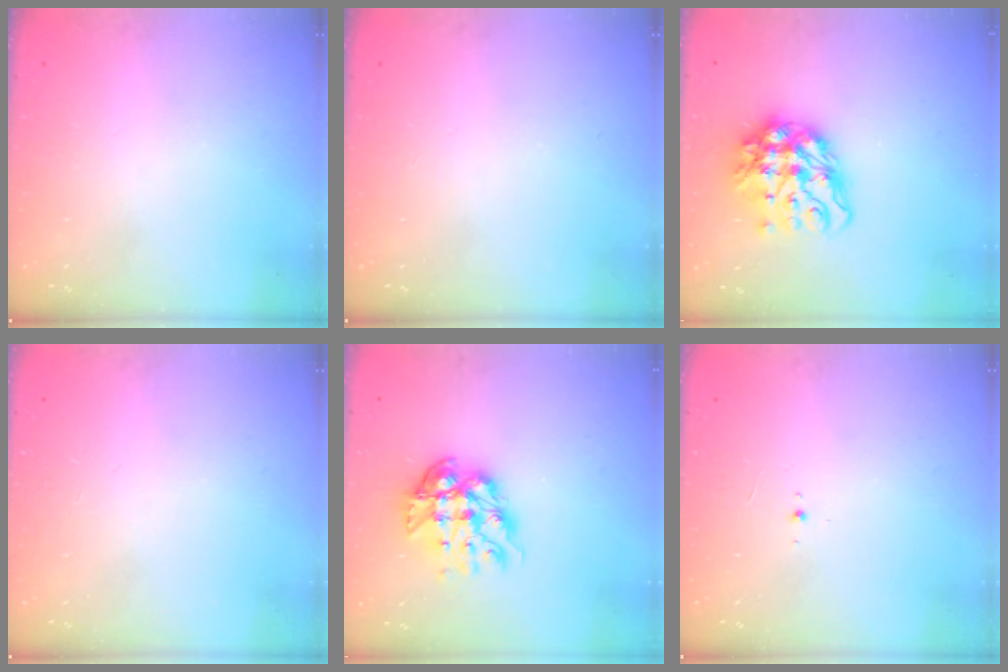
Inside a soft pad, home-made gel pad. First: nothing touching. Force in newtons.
{"total": 0.0}
{"total": 14.3, "press": 14.2, "slide": 1.4}
{"total": 0.7, "press": 0.7, "slide": 0.2}
{"total": 11.2, "press": 11.1, "slide": 1.0}
{"total": 2.7, "press": 2.5, "slide": 0.8}